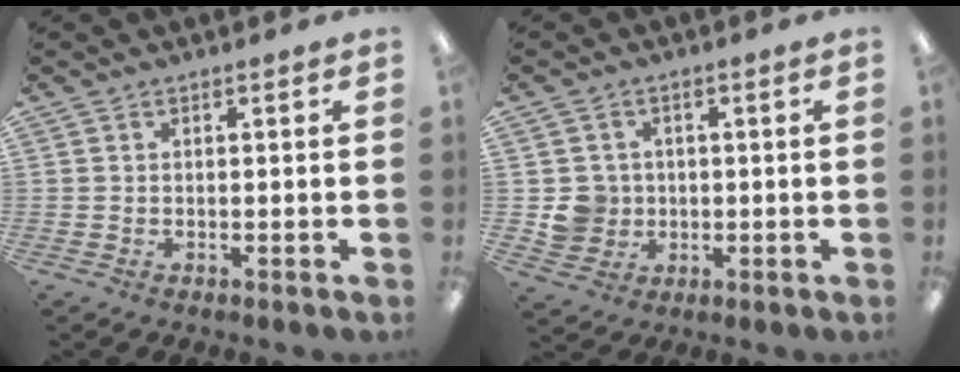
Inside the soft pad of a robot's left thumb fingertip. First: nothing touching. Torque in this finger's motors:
{"motor_torque": [-0.29, 0.40, 0.07, -0.07, 0.02]}